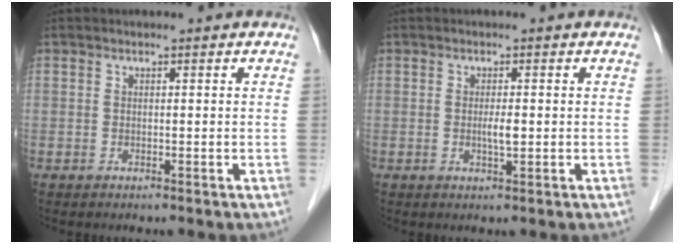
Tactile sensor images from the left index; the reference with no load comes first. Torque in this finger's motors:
{"motor_torque": [0.86, 0.67, 0.27, 0.06]}